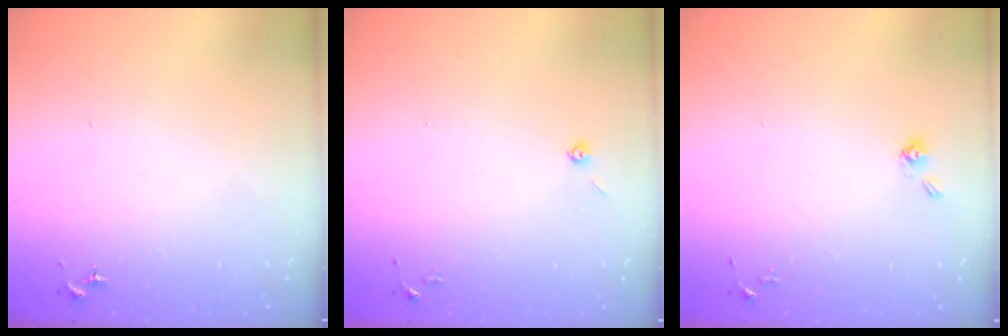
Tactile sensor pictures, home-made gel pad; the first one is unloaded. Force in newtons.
{"total": 3.1, "press": 3.0, "slide": 1.0}
{"total": 5.4, "press": 5.2, "slide": 1.5}